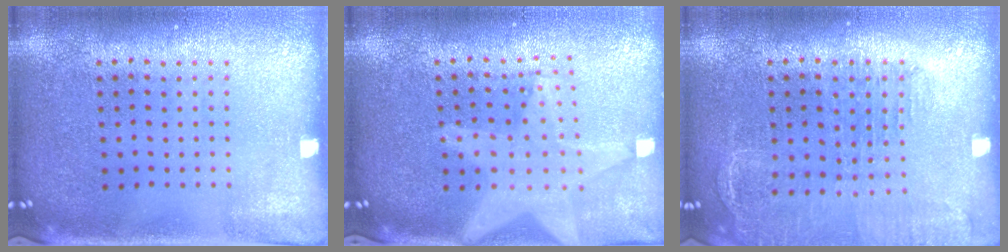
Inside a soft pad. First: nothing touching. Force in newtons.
{"total": 2.2, "press": 1.8, "slide": 1.3}
{"total": 1.6, "press": 1.5, "slide": 0.5}